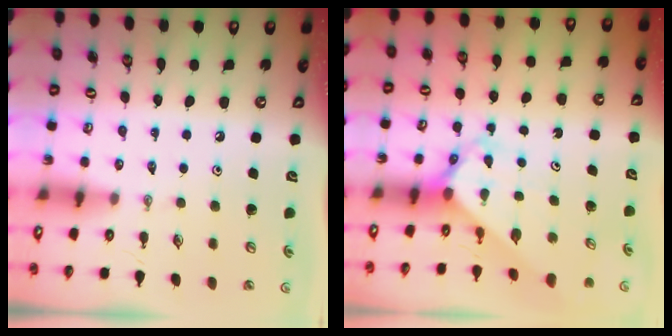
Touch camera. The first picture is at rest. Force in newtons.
{"total": 2.8, "press": 2.8, "slide": 0.1}